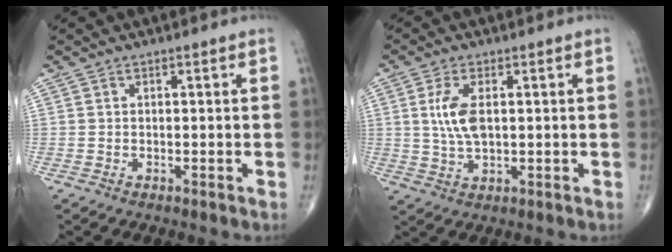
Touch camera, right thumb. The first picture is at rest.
{"total": 6.3, "force": [1.0, 2.9, 5.5], "torque": [-0.118, -0.003, 0.021]}